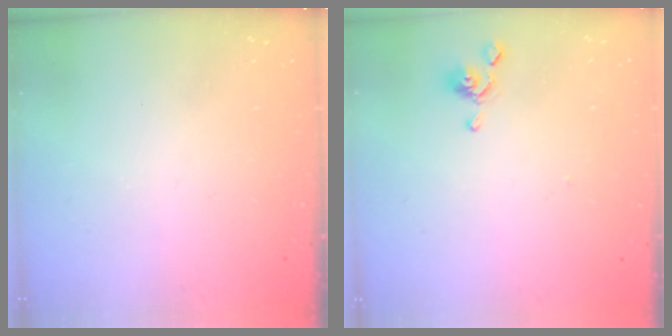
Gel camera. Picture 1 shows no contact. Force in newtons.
{"total": 0.6, "press": 0.0, "slide": 0.6}